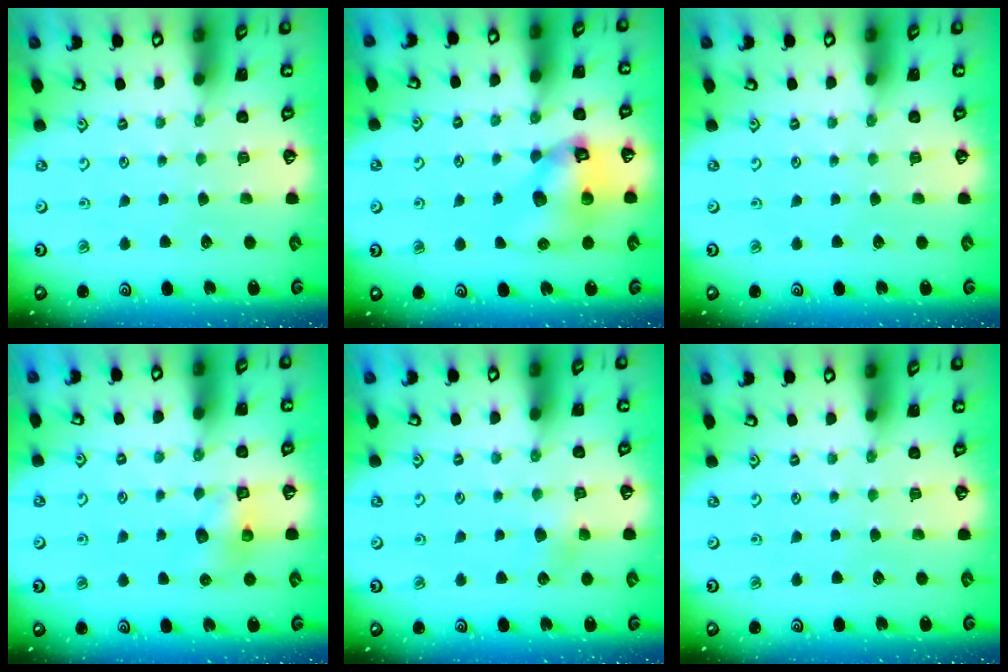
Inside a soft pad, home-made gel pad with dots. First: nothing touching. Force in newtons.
{"total": 11.4, "press": 11.2, "slide": 1.9}
{"total": 0.0}
{"total": 6.8, "press": 6.8, "slide": 0.2}
{"total": 5.6, "press": 5.6, "slide": 0.4}
{"total": 0.0}